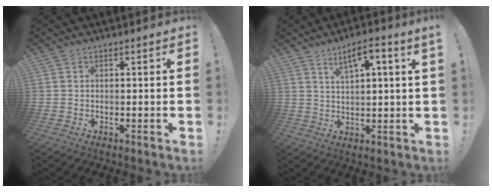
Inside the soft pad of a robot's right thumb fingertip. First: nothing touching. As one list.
[{"total": 6.2, "force": [3.4, 0.8, 5.1], "torque": [-0.080, -0.014, 0.053]}]